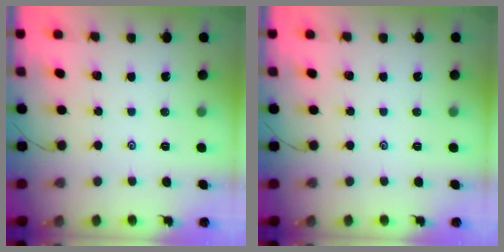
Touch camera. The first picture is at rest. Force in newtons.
{"total": 0.0}